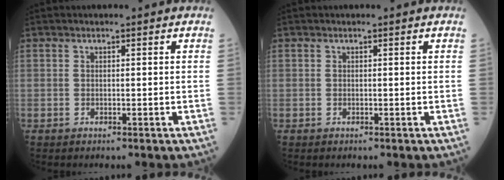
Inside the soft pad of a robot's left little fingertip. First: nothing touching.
{"total": 0.0}